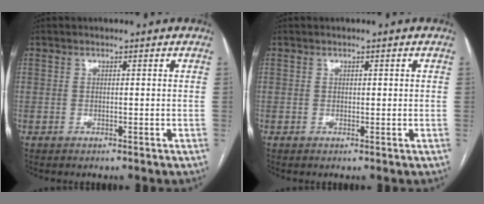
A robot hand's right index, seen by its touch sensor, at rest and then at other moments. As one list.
[{"total": 0.7, "force": [0.2, 0.4, 0.5], "torque": [-0.007, 0.004, 0.005]}]